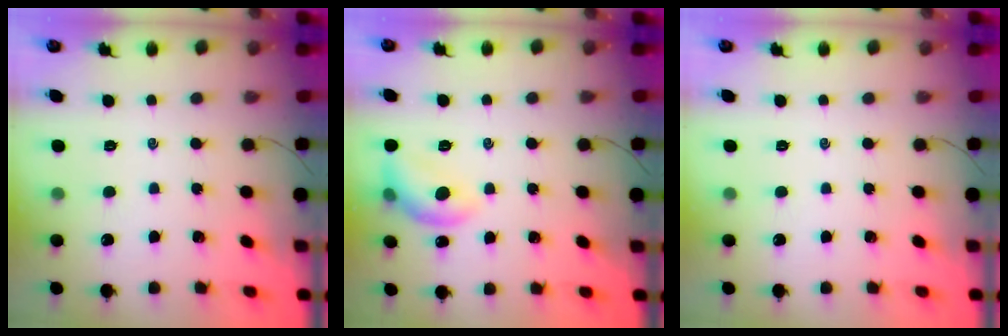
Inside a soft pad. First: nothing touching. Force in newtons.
{"total": 9.6, "press": 9.6, "slide": 0.3}
{"total": 0.0}